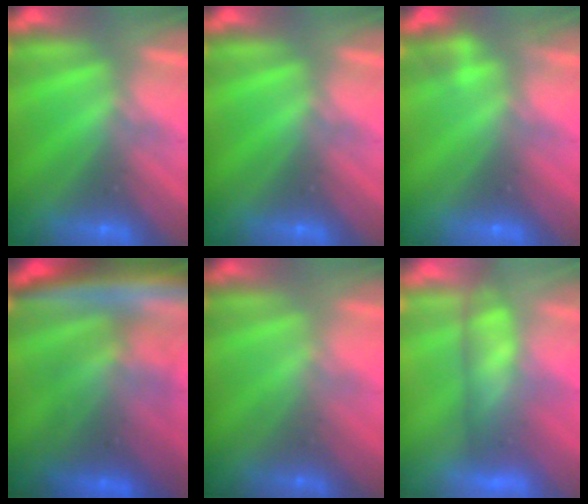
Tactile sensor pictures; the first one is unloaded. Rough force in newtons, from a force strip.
{"total": 0.0}
{"total": 2.2}
{"total": 7.6}
{"total": 1.6}
{"total": 3.6}